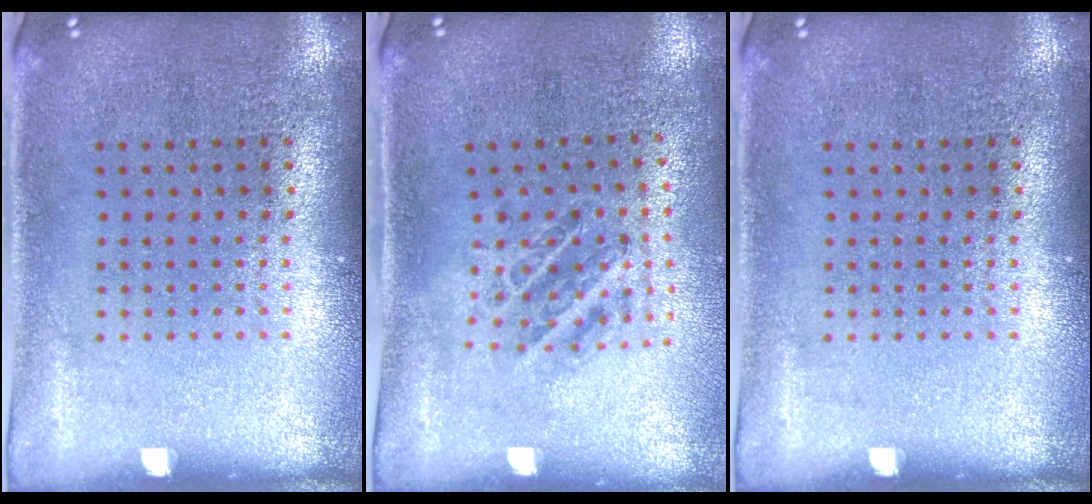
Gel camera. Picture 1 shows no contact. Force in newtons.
{"total": 1.1, "press": 1.1, "slide": 0.2}
{"total": 0.0}